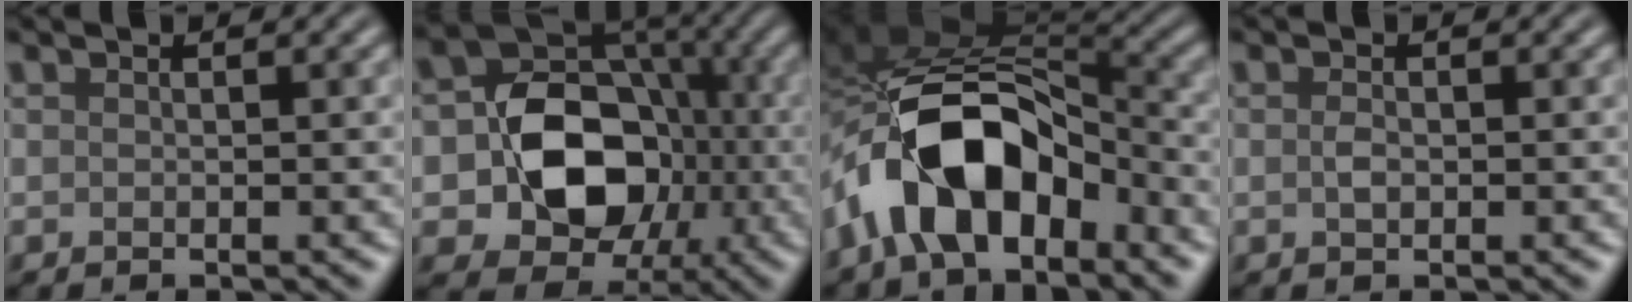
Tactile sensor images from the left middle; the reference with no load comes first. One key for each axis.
{"total": 10.7, "fx": -1.3, "fy": 8.5, "fz": 6.3, "tx": -0.083, "ty": -0.004, "tz": -0.028}
{"total": 10.7, "fx": -4.3, "fy": 6.1, "fz": 7.7, "tx": -0.147, "ty": 0.007, "tz": -0.074}
{"total": 0.9, "fx": -0.1, "fy": 0.5, "fz": 0.8, "tx": -0.018, "ty": 0.004, "tz": -0.002}